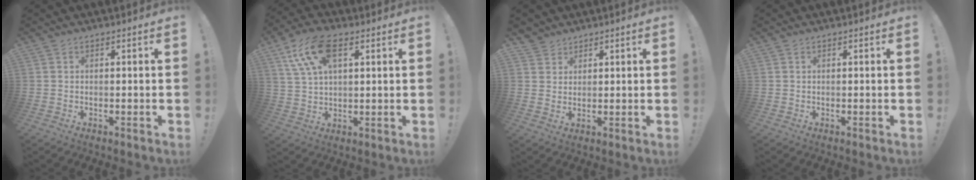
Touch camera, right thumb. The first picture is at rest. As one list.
[{"total": 12.7, "force": [5.2, 6.7, 9.4], "torque": [-0.180, -0.006, 0.097]}, {"total": 3.9, "force": [3.1, 2.3, 0.1], "torque": [0.002, -0.018, 0.058]}, {"total": 0.0}]